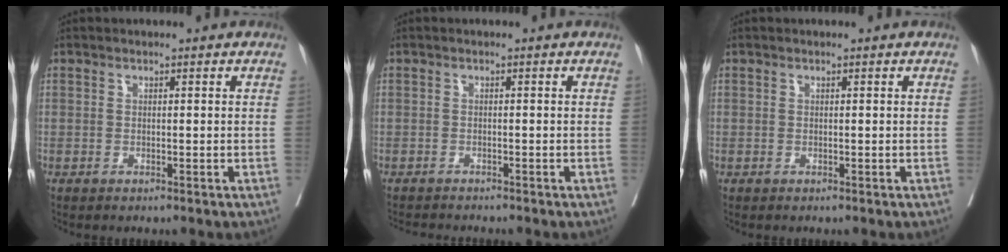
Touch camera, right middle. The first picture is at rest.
{"total": 3.7, "force": [-3.6, 0.1, 1.0], "torque": [-0.013, -0.011, -0.054]}
{"total": 0.0}